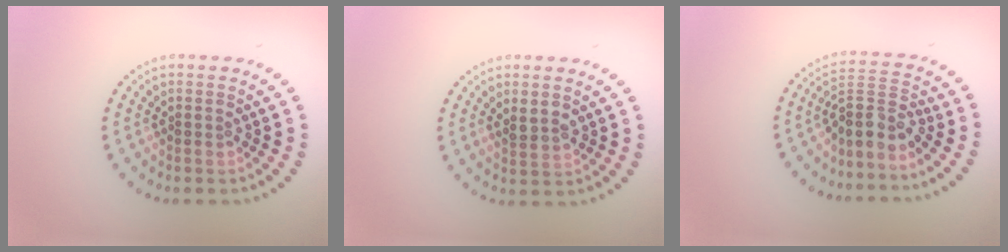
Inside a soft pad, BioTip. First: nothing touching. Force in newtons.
{"total": 1.6, "press": 1.5, "slide": 0.5}
{"total": 3.3, "press": 2.5, "slide": 2.1}